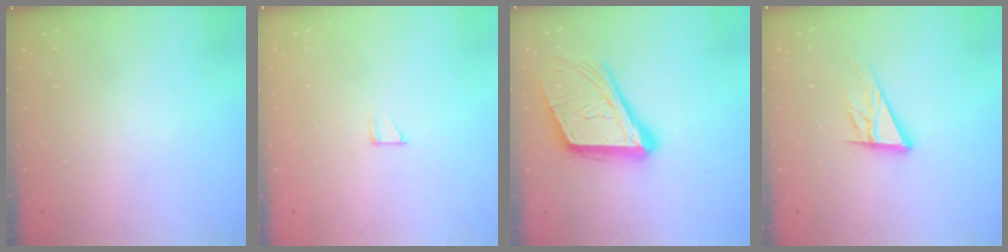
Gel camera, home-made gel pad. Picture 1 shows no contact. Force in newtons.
{"total": 2.6, "press": 2.6, "slide": 0.1}
{"total": 20.1, "press": 19.6, "slide": 4.5}
{"total": 13.6, "press": 13.1, "slide": 3.6}